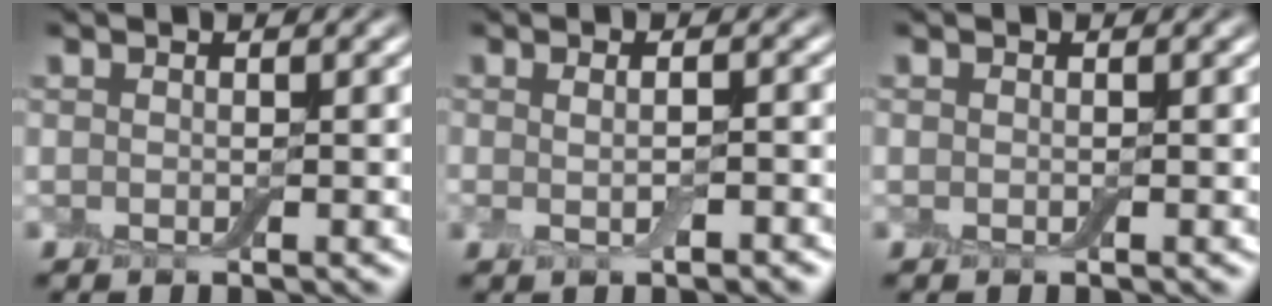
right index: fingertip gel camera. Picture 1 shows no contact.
{"total": 1.7, "force": [-0.1, 0.4, 1.7], "torque": [-0.036, -0.004, -0.003]}
{"total": 0.0}